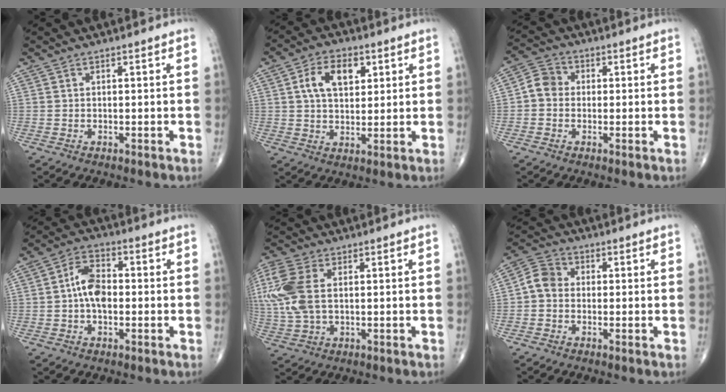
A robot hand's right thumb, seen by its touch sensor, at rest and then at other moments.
{"total": 8.9, "force": [2.9, 5.4, 6.4], "torque": [-0.093, -0.002, 0.049]}
{"total": 4.6, "force": [-0.3, 4.1, 2.1], "torque": [-0.024, 0.014, -0.016]}
{"total": 7.3, "force": [-0.4, 4.4, 5.8], "torque": [-0.100, 0.020, -0.019]}
{"total": 12.0, "force": [1.9, 7.1, 9.5], "torque": [-0.251, 0.013, 0.040]}
{"total": 4.9, "force": [-0.4, 4.1, 2.6], "torque": [-0.037, 0.016, -0.020]}